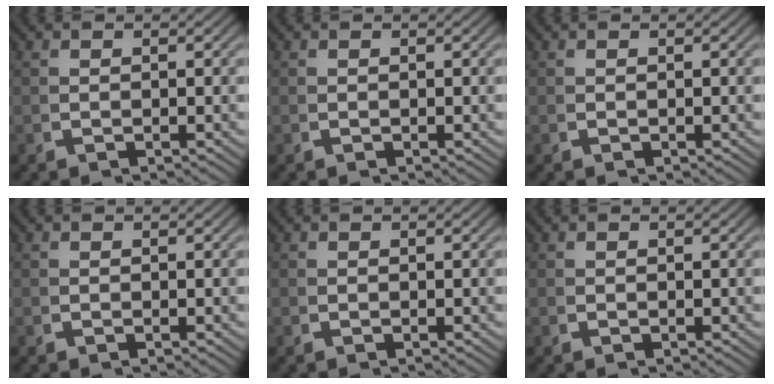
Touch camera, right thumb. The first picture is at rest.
{"total": 0.0}
{"total": 0.0}
{"total": 0.0}
{"total": 0.0}
{"total": 0.0}